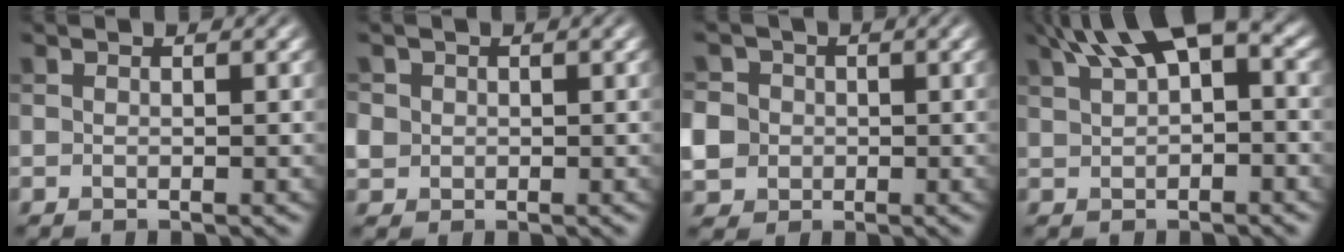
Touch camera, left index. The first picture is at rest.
{"total": 2.0, "force": [0.2, 1.9, 0.5], "torque": [-0.012, 0.004, 0.003]}
{"total": 6.1, "force": [-1.0, 5.6, 2.2], "torque": [-0.060, 0.011, -0.038]}
{"total": 8.5, "force": [4.1, 3.4, 6.7], "torque": [-0.115, 0.027, 0.063]}